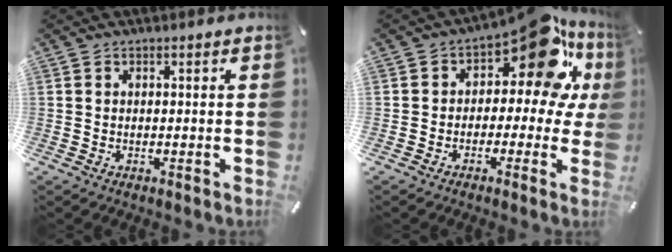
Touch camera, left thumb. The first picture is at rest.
{"total": 16.4, "force": [7.4, 8.2, 12.1], "torque": [-0.169, -0.049, 0.120]}